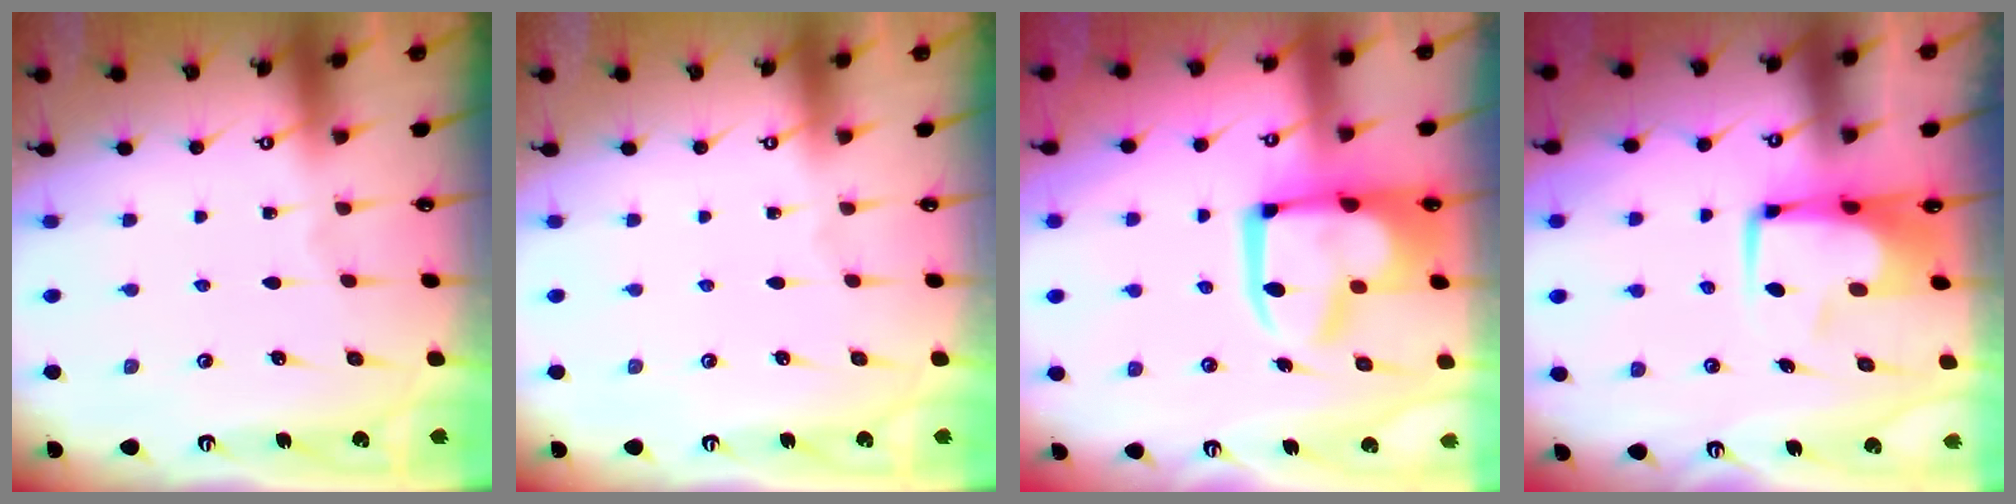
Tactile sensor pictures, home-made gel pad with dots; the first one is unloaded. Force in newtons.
{"total": 0.0}
{"total": 14.8, "press": 14.8, "slide": 1.5}
{"total": 7.0, "press": 6.9, "slide": 1.1}